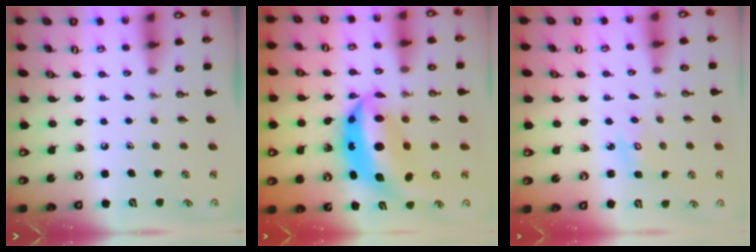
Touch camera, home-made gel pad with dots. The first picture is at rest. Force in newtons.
{"total": 13.1, "press": 13.0, "slide": 1.3}
{"total": 2.5, "press": 2.5, "slide": 0.3}